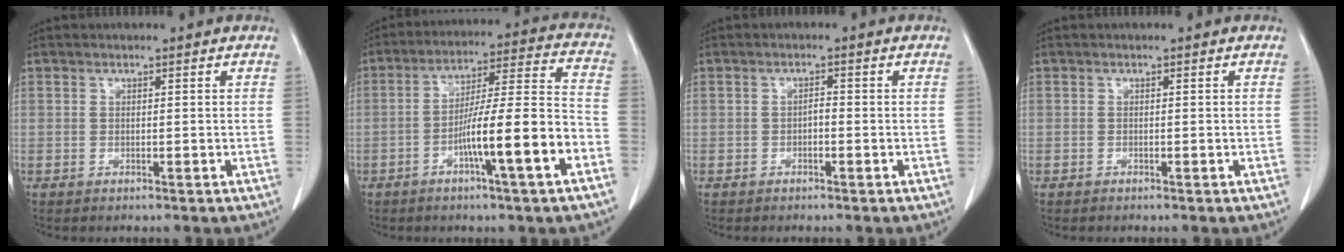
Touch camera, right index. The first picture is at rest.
{"total": 14.2, "force": [-5.4, 0.0, 13.1], "torque": [-0.215, 0.008, -0.090]}
{"total": 1.4, "force": [-0.2, 0.5, 1.3], "torque": [-0.016, 0.004, -0.005]}
{"total": 0.0}